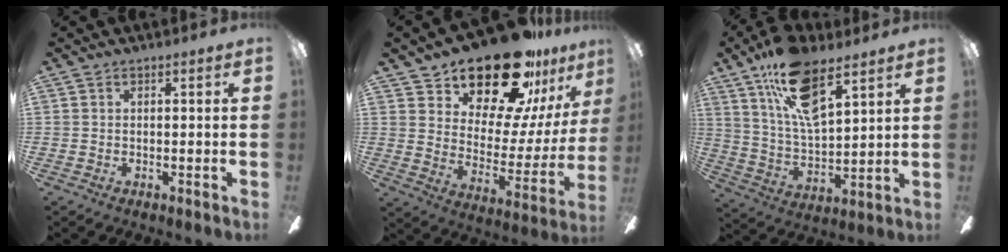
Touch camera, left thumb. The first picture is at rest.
{"total": 22.9, "force": [19.2, 8.1, 9.5], "torque": [-0.148, -0.138, 0.331]}
{"total": 17.0, "force": [10.6, 7.0, 11.2], "torque": [-0.205, -0.035, 0.188]}